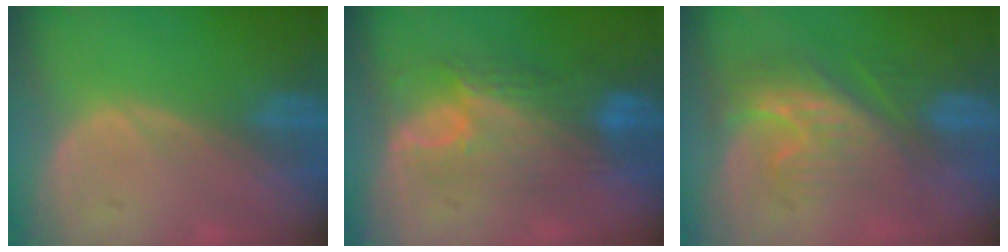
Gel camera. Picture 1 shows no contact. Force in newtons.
{"total": 8.3, "press": 7.9, "slide": 2.3}
{"total": 8.7, "press": 7.5, "slide": 4.5}